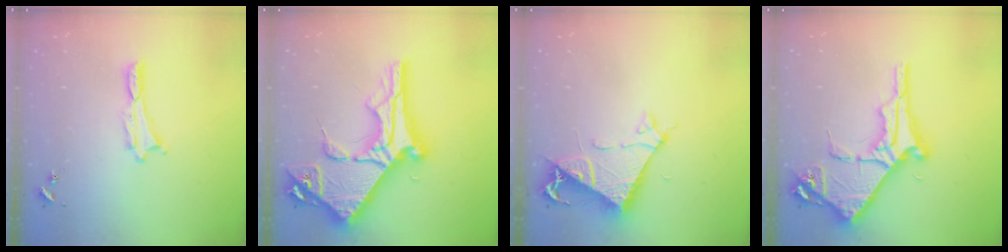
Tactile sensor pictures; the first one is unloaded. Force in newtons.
{"total": 15.4, "press": 15.3, "slide": 1.5}
{"total": 7.9, "press": 7.9, "slide": 0.6}
{"total": 8.7, "press": 8.7, "slide": 1.0}